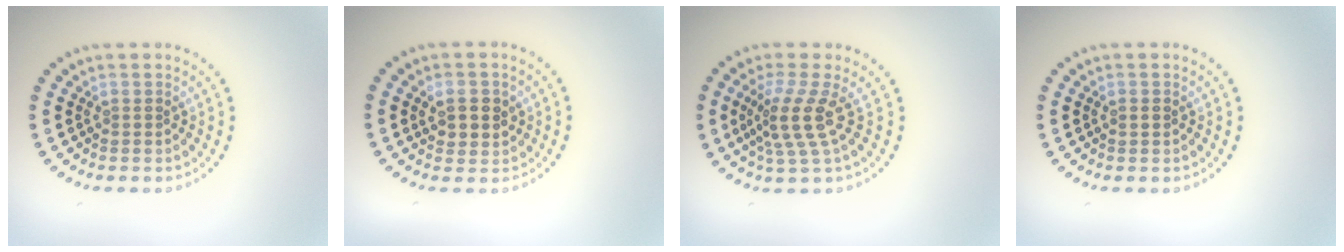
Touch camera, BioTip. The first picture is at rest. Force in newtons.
{"total": 2.6, "press": 2.5, "slide": 0.7}
{"total": 3.6, "press": 2.7, "slide": 2.4}
{"total": 0.9, "press": 0.9, "slide": 0.1}